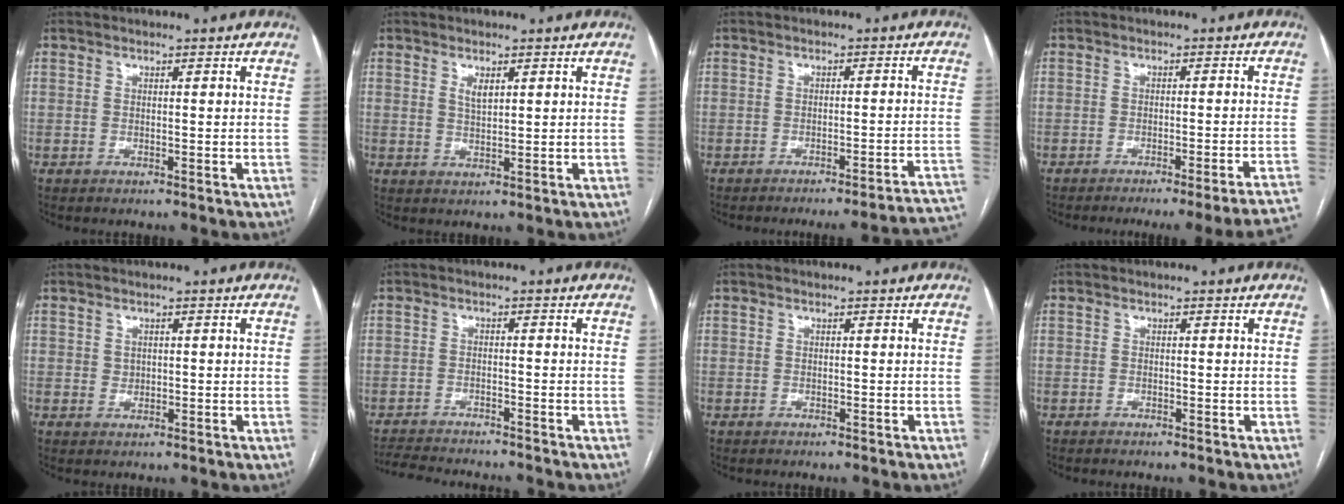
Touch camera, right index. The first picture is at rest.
{"total": 2.1, "force": [1.1, 0.7, 1.6], "torque": [-0.034, -0.003, 0.026]}
{"total": 14.8, "force": [-13.9, -1.0, 5.2], "torque": [0.000, -0.001, -0.155]}
{"total": 17.0, "force": [-15.3, -1.7, 7.1], "torque": [-0.025, -0.021, -0.181]}
{"total": 1.2, "force": [0.5, 1.0, 0.3], "torque": [-0.001, -0.001, 0.010]}
{"total": 9.8, "force": [-9.2, 0.9, 3.5], "torque": [-0.050, -0.006, -0.134]}
{"total": 0.5, "force": [-0.5, -0.1, 0.2], "torque": [0.000, 0.003, -0.009]}
{"total": 0.7, "force": [-0.6, 0.0, 0.3], "torque": [0.001, 0.000, -0.009]}